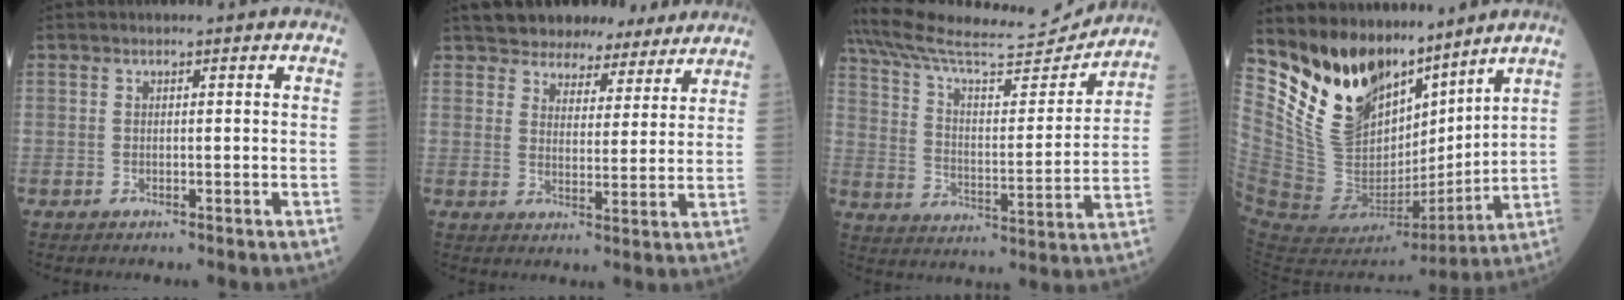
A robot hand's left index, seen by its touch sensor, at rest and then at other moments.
{"total": 10.5, "force": [9.4, 4.1, 2.7], "torque": [-0.023, 0.017, 0.118]}
{"total": 19.2, "force": [18.3, 1.2, 5.6], "torque": [-0.106, -0.025, 0.280]}
{"total": 17.9, "force": [14.2, 7.8, 7.5], "torque": [-0.128, -0.010, 0.276]}